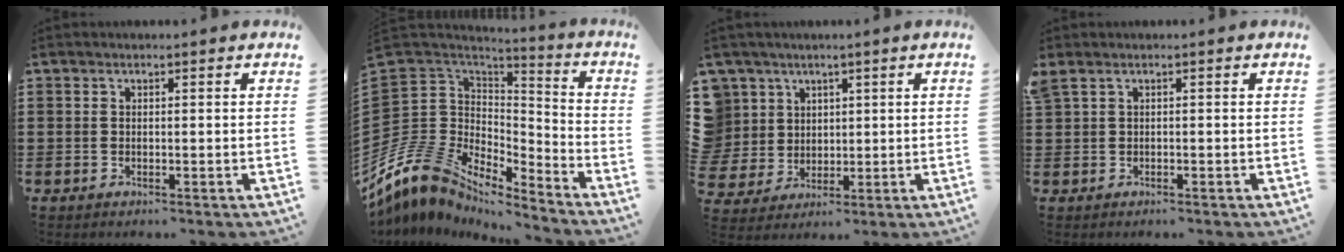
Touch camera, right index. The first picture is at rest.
{"total": 10.9, "force": [-7.4, 7.1, 3.7], "torque": [-0.128, -0.005, -0.151]}
{"total": 6.6, "force": [2.1, 6.2, 0.2], "torque": [-0.049, 0.005, 0.041]}
{"total": 0.6, "force": [-0.1, 0.1, 0.6], "torque": [-0.012, -0.001, -0.002]}